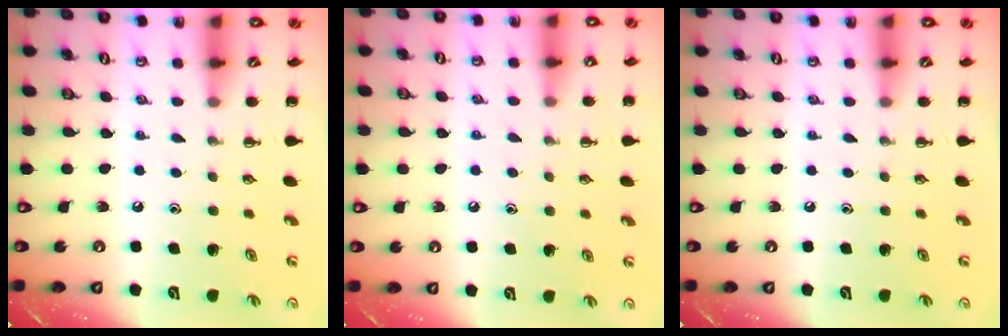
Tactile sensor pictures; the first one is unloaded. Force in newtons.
{"total": 7.0, "press": 6.6, "slide": 2.3}
{"total": 0.0}